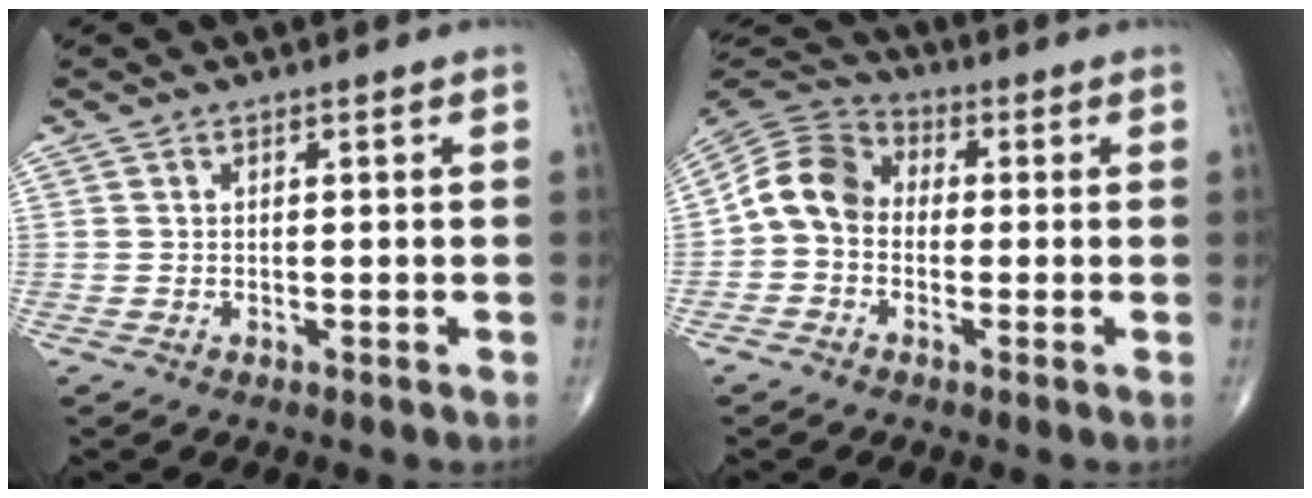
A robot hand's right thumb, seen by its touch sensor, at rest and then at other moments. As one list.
[{"total": 8.9, "force": [-0.9, 7.1, 5.4], "torque": [-0.091, 0.029, -0.035]}]